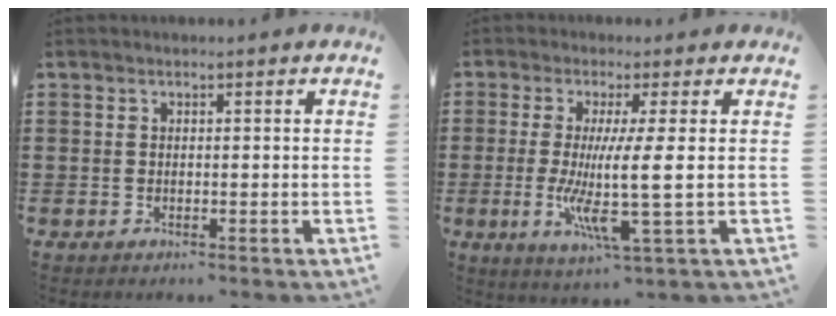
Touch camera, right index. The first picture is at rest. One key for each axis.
{"total": 8.6, "fx": -0.4, "fy": 0.0, "fz": 8.6, "tx": -0.175, "ty": -0.021, "tz": -0.012}